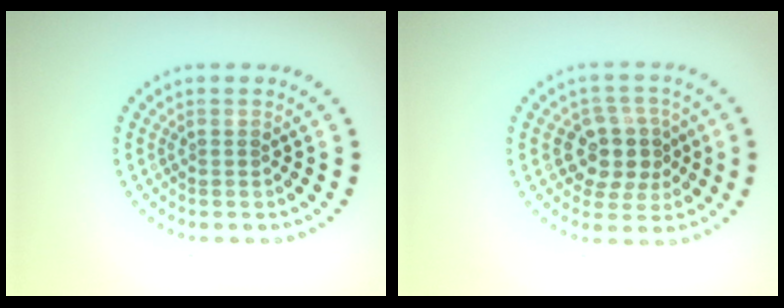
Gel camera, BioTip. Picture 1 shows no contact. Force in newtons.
{"total": 4.2, "press": 3.9, "slide": 1.6}